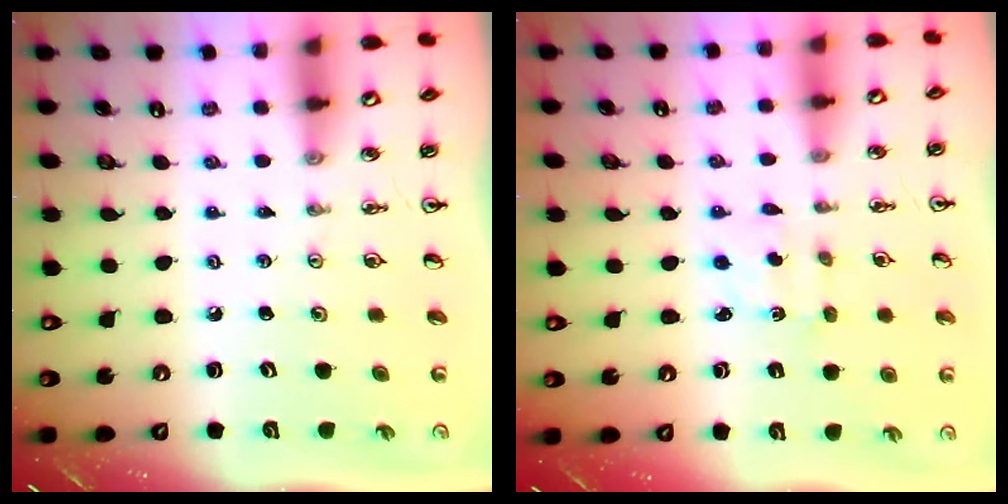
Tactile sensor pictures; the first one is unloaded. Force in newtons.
{"total": 2.8, "press": 2.8, "slide": 0.5}